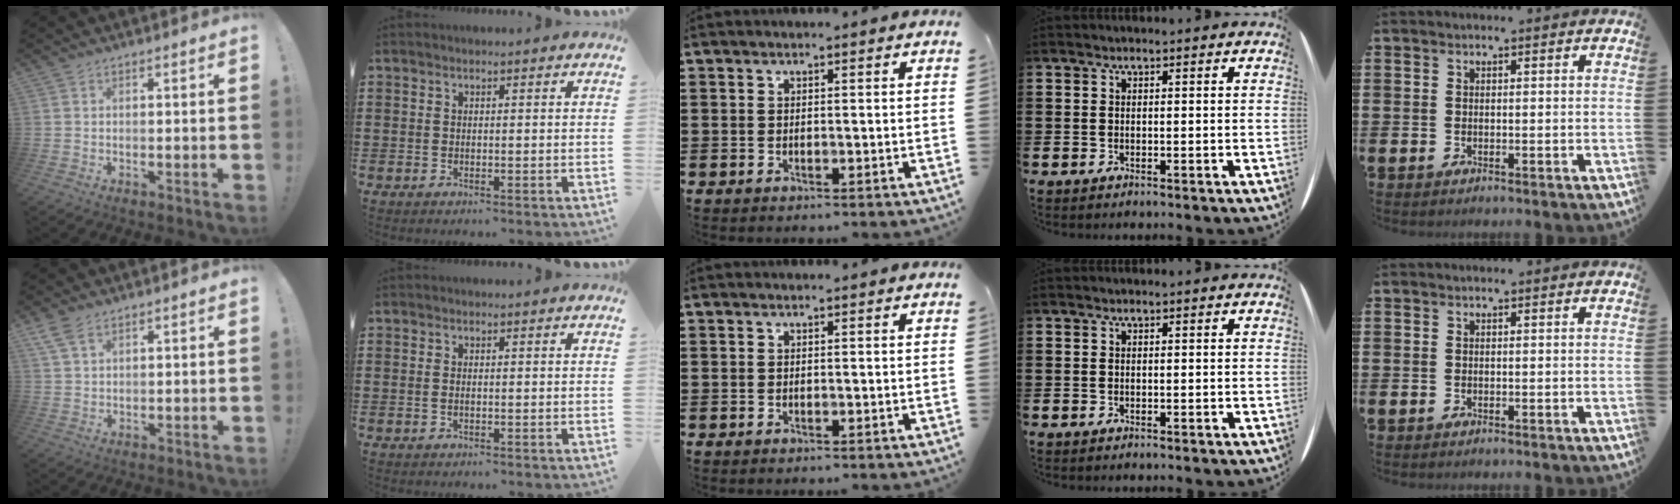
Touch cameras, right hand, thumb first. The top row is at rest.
{"thumb": {"total": 4.9, "force": [3.3, 2.1, 2.9], "torque": [-0.057, -0.012, 0.065]}, "index": {"total": 0.7, "force": [-0.1, 0.2, 0.7], "torque": [-0.015, -0.002, -0.002]}}